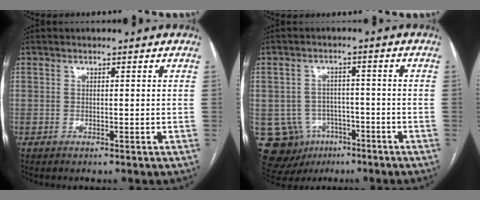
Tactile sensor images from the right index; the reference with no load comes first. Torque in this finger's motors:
{"motor_torque": [-0.34, 0.02, -0.74, -0.21]}